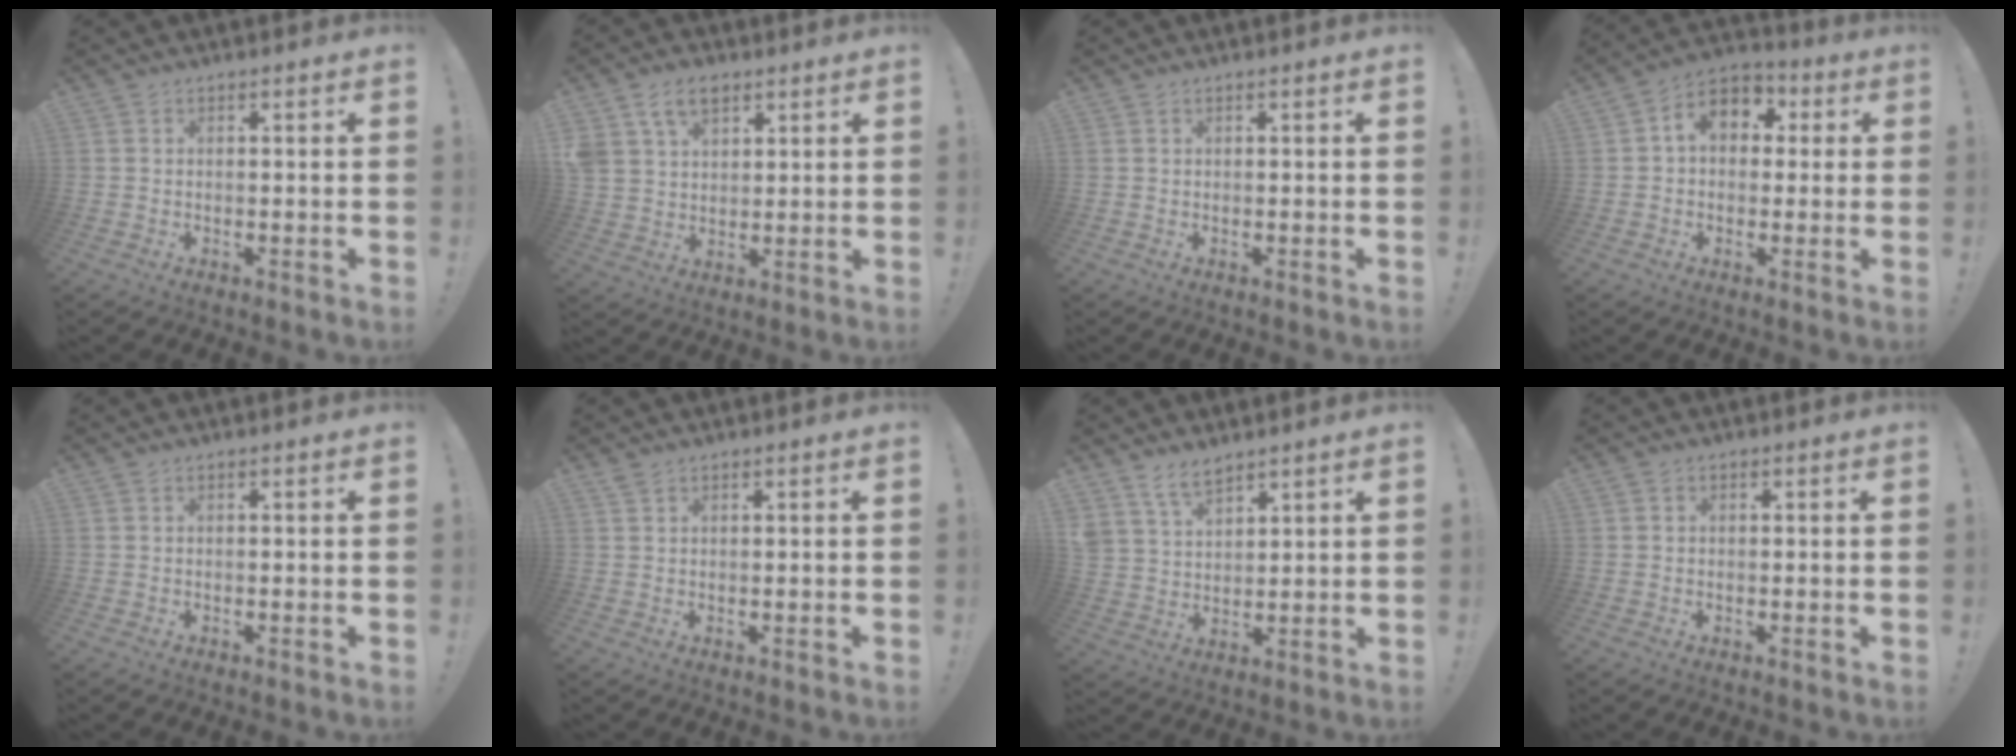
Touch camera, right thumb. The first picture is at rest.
{"total": 9.4, "force": [5.3, 6.2, 4.7], "torque": [-0.080, -0.010, 0.104]}
{"total": 0.0}
{"total": 8.6, "force": [1.6, 6.7, 5.2], "torque": [-0.071, 0.006, 0.033]}
{"total": 0.0}
{"total": 1.3, "force": [1.1, 0.3, 0.5], "torque": [-0.004, -0.004, 0.020]}
{"total": 7.4, "force": [6.0, 3.2, 2.9], "torque": [-0.063, -0.030, 0.116]}
{"total": 0.6, "force": [-0.1, 0.6, 0.1], "torque": [-0.001, 0.002, -0.001]}